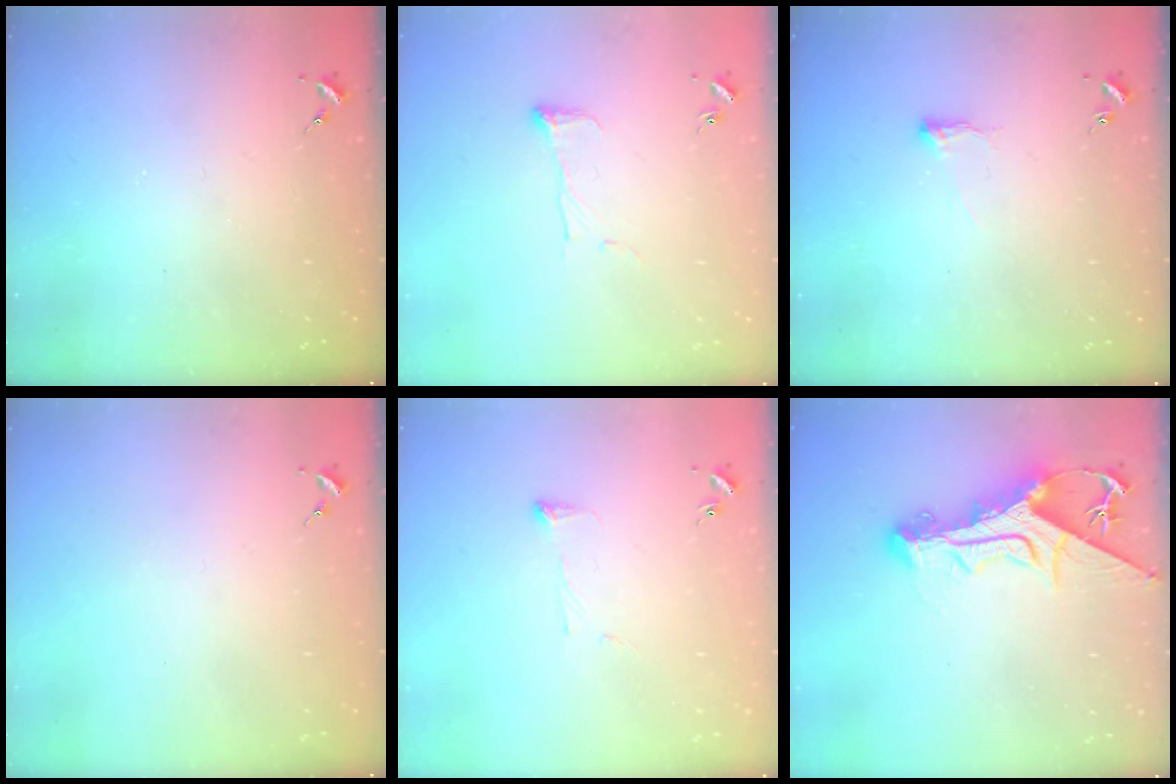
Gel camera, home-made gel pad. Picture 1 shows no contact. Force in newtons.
{"total": 5.8, "press": 5.8, "slide": 0.5}
{"total": 4.1, "press": 4.1, "slide": 0.7}
{"total": 0.0}
{"total": 3.9, "press": 3.8, "slide": 0.9}
{"total": 14.5, "press": 14.4, "slide": 1.2}